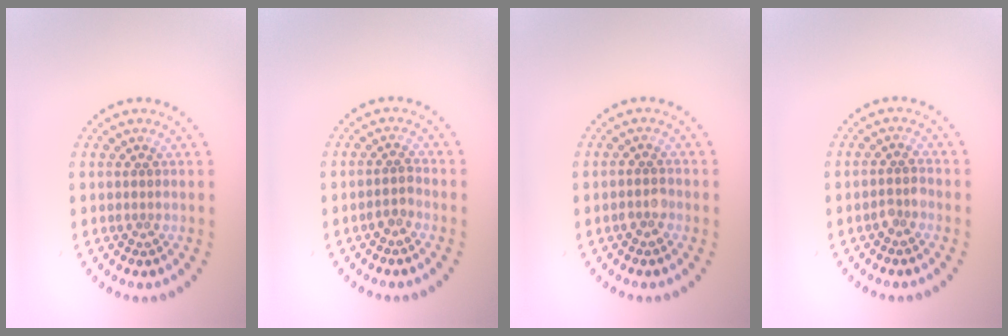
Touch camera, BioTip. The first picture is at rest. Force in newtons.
{"total": 1.4, "press": 1.1, "slide": 0.9}
{"total": 1.4, "press": 1.3, "slide": 0.6}
{"total": 1.2, "press": 1.0, "slide": 0.6}